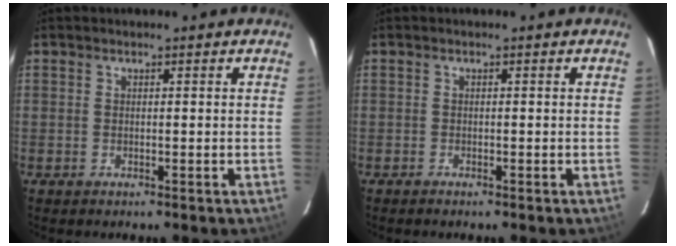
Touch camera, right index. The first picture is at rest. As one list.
[{"total": 0.7, "force": [-0.7, 0.2, 0.2], "torque": [-0.007, -0.001, -0.013]}]